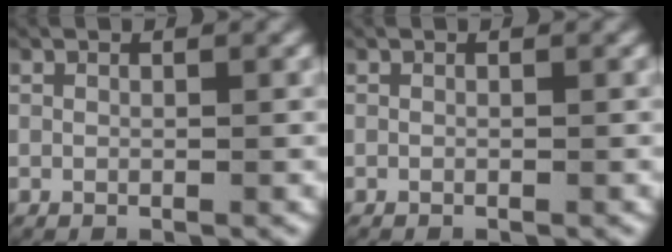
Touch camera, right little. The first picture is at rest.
{"total": 0.0}